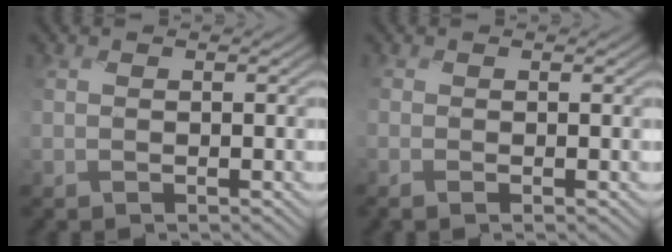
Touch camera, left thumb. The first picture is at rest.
{"total": 1.0, "force": [-0.2, -0.8, -0.7], "torque": [0.018, 0.002, -0.006]}